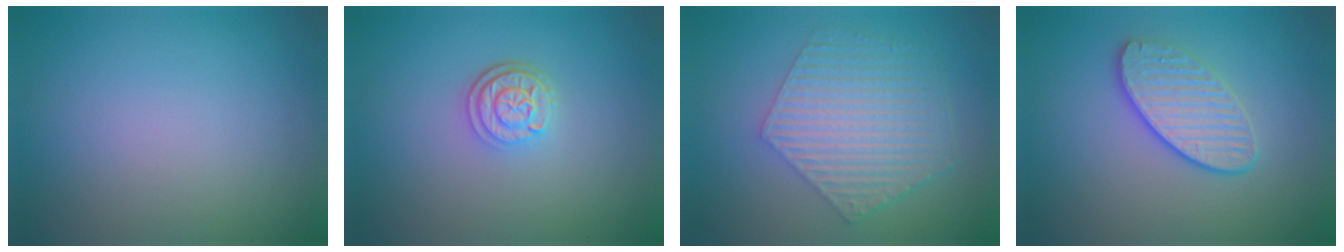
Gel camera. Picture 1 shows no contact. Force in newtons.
{"total": 2.9, "press": 2.4, "slide": 1.7}
{"total": 6.0, "press": 4.3, "slide": 4.1}
{"total": 3.5, "press": 3.3, "slide": 1.3}